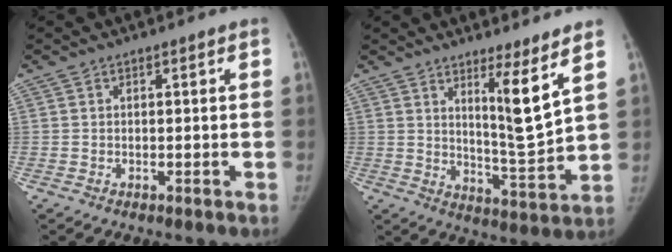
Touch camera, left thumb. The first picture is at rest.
{"total": 8.9, "force": [4.9, -0.1, 7.4], "torque": [-0.117, -0.060, 0.086]}